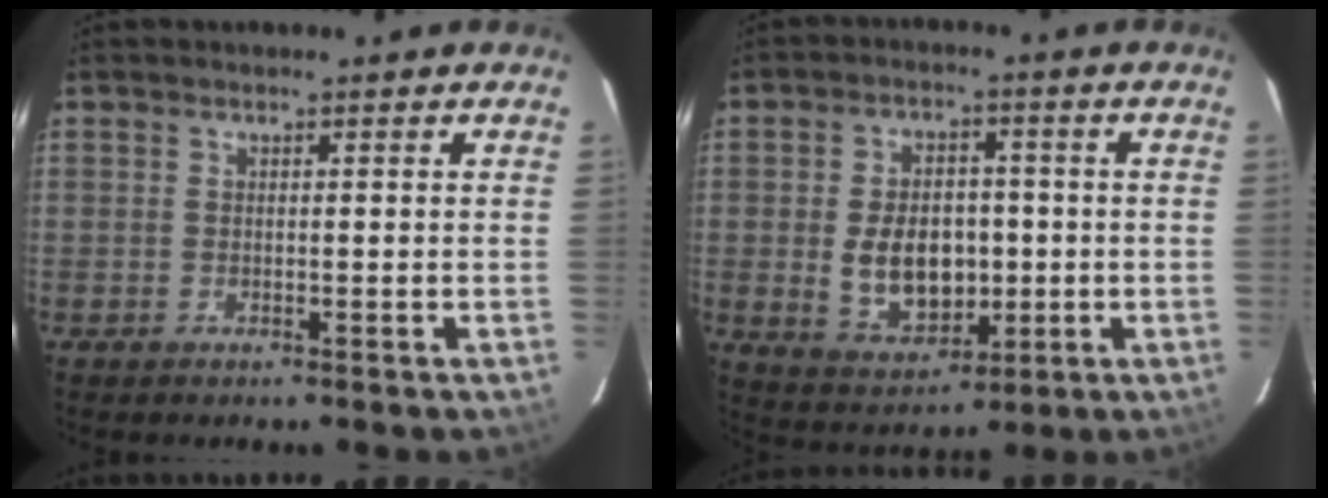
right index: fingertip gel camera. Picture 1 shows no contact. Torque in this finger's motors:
{"motor_torque": [0.25, -0.02, 0.56, 0.05]}